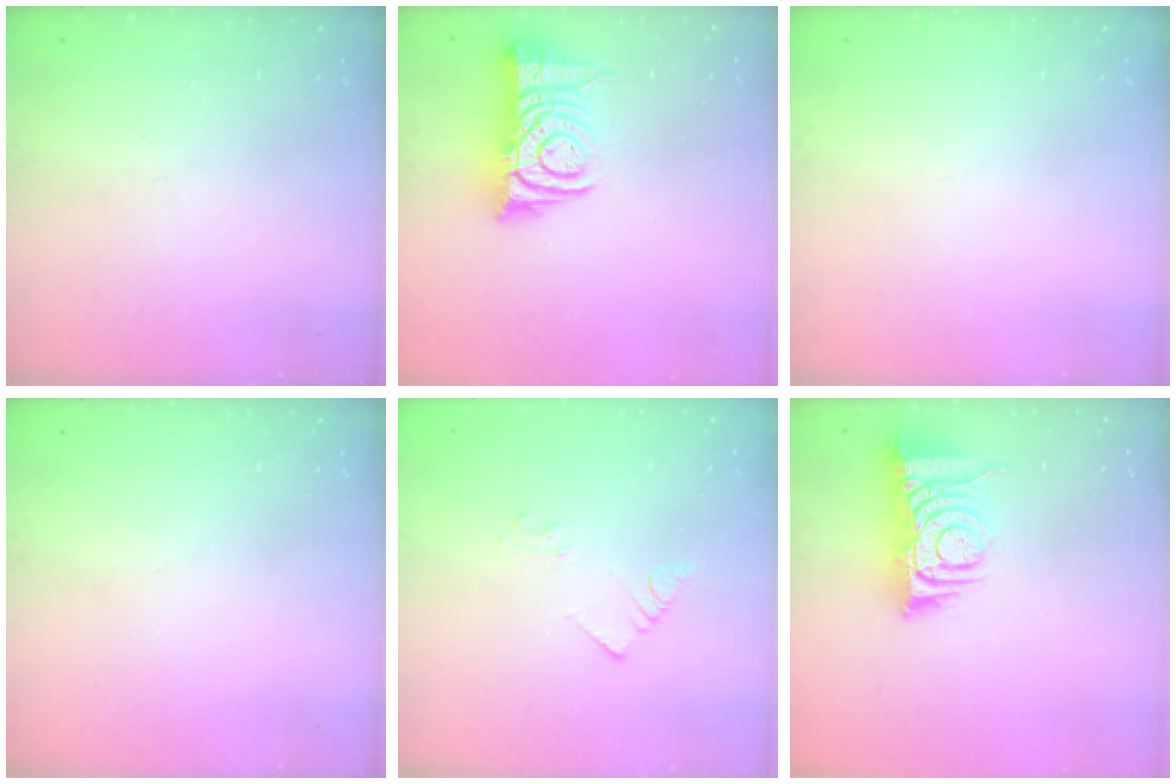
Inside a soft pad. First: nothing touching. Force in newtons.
{"total": 10.7, "press": 10.6, "slide": 1.2}
{"total": 0.0}
{"total": 0.0}
{"total": 2.2, "press": 2.2, "slide": 0.1}
{"total": 8.4, "press": 8.4, "slide": 0.8}